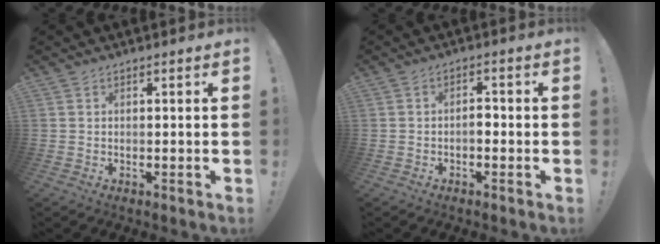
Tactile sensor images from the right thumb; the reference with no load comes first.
{"total": 2.7, "force": [-1.3, 1.4, 1.8], "torque": [-0.036, 0.008, -0.024]}